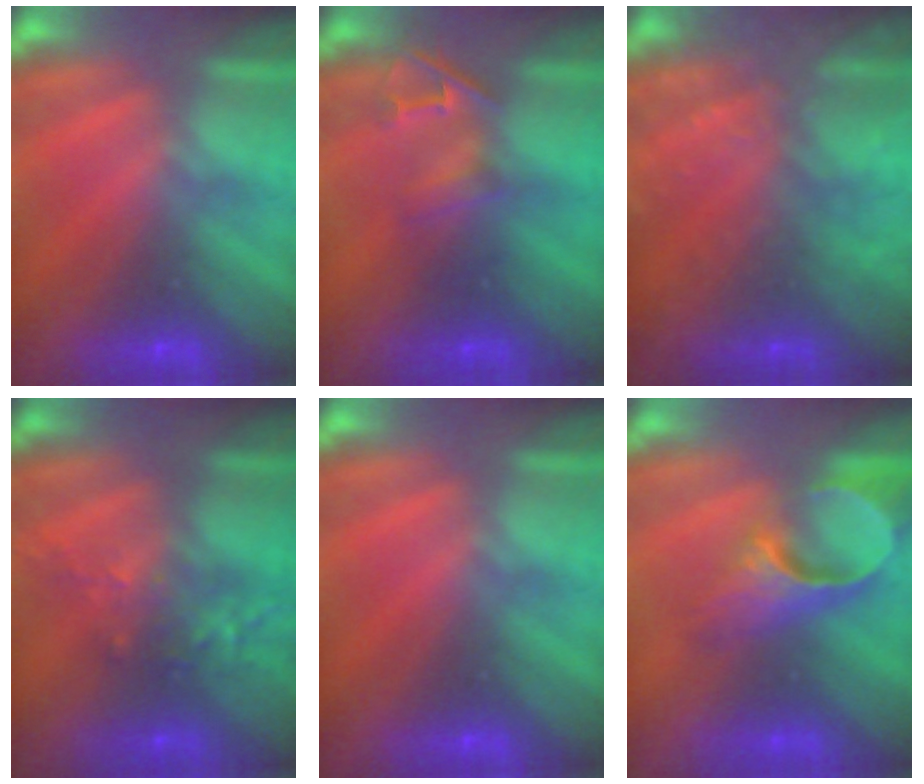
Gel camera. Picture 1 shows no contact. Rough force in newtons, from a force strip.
{"total": 2.4}
{"total": 8.4}
{"total": 2.5}
{"total": 0.0}
{"total": 4.7}